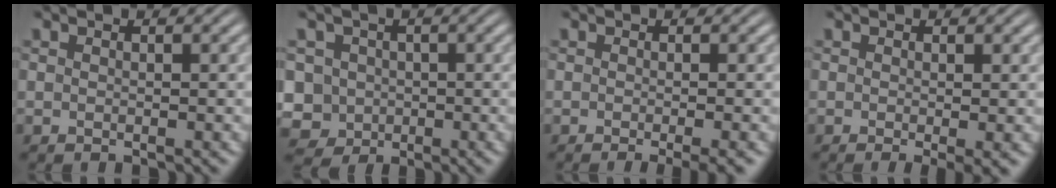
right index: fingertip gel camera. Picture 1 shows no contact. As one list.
[{"total": 10.9, "force": [-2.6, 10.1, 3.4], "torque": [-0.099, -0.054, -0.035]}, {"total": 2.8, "force": [-2.0, 0.4, 1.9], "torque": [-0.022, -0.005, -0.029]}, {"total": 2.0, "force": [-0.9, 0.2, 1.8], "torque": [-0.019, -0.010, -0.009]}]